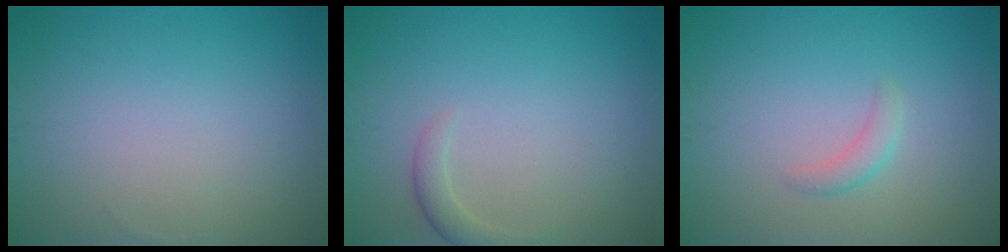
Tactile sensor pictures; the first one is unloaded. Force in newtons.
{"total": 1.5, "press": 1.5, "slide": 0.1}
{"total": 1.3, "press": 1.3, "slide": 0.1}